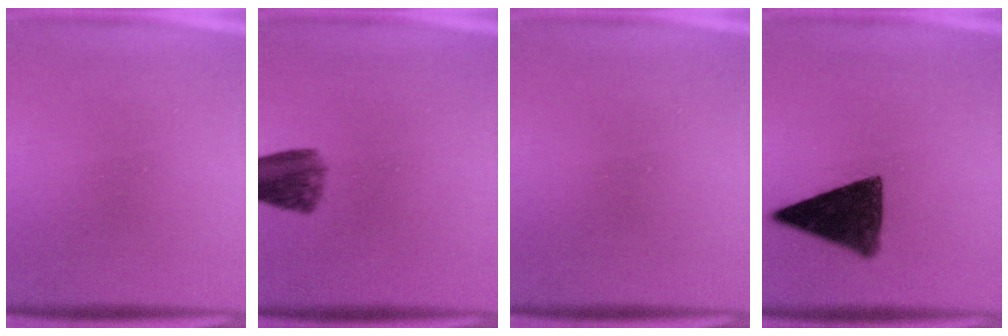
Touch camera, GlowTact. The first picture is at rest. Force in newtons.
{"total": 6.2}
{"total": 0.0}
{"total": 11.4}